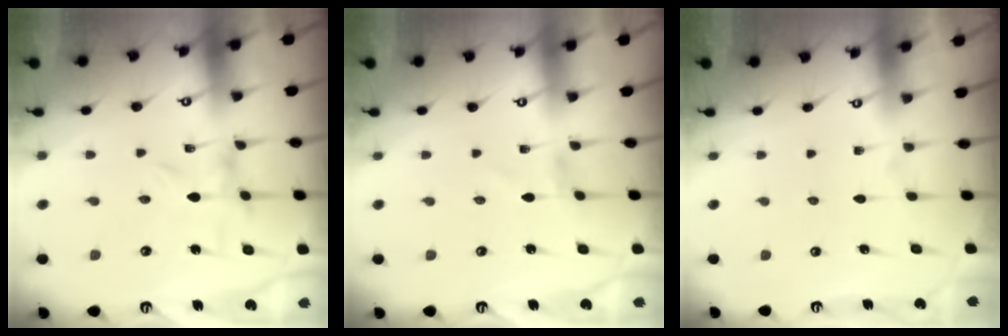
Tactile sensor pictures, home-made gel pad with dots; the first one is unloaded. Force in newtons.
{"total": 1.0, "press": 1.0, "slide": 0.1}
{"total": 1.8, "press": 1.7, "slide": 0.1}